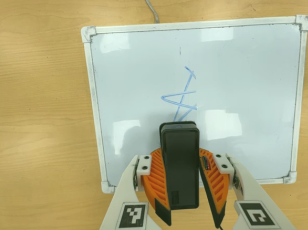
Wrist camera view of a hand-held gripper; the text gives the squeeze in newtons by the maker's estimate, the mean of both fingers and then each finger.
{"total": 9.5, "left": 9.2, "right": 9.9}